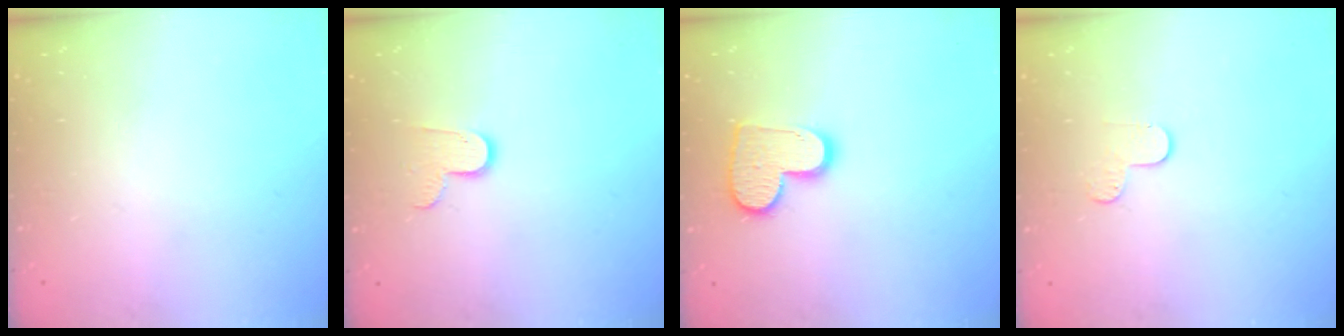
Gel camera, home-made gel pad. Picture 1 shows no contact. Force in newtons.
{"total": 7.6, "press": 7.6, "slide": 0.5}
{"total": 13.0, "press": 13.0, "slide": 1.0}
{"total": 3.8, "press": 3.8, "slide": 0.3}